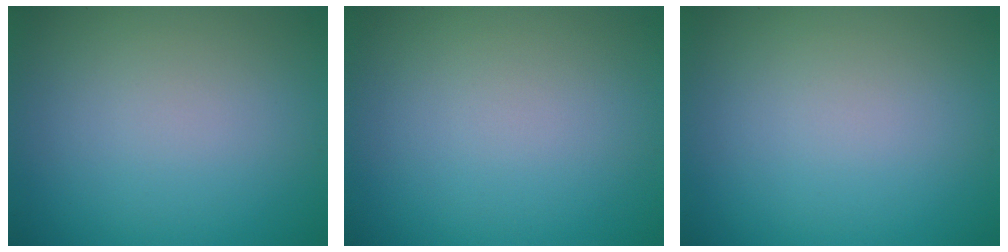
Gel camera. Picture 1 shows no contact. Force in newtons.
{"total": 0.0}
{"total": 0.0}